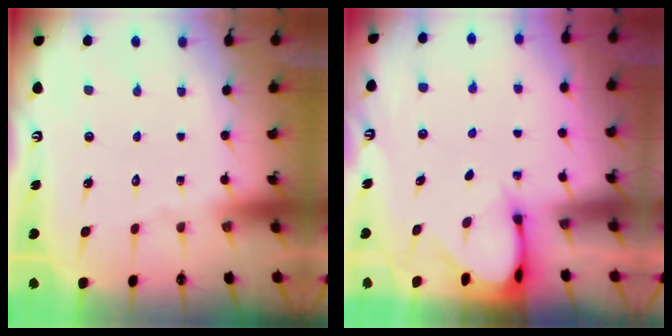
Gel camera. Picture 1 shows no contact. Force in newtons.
{"total": 2.8, "press": 2.8, "slide": 0.3}